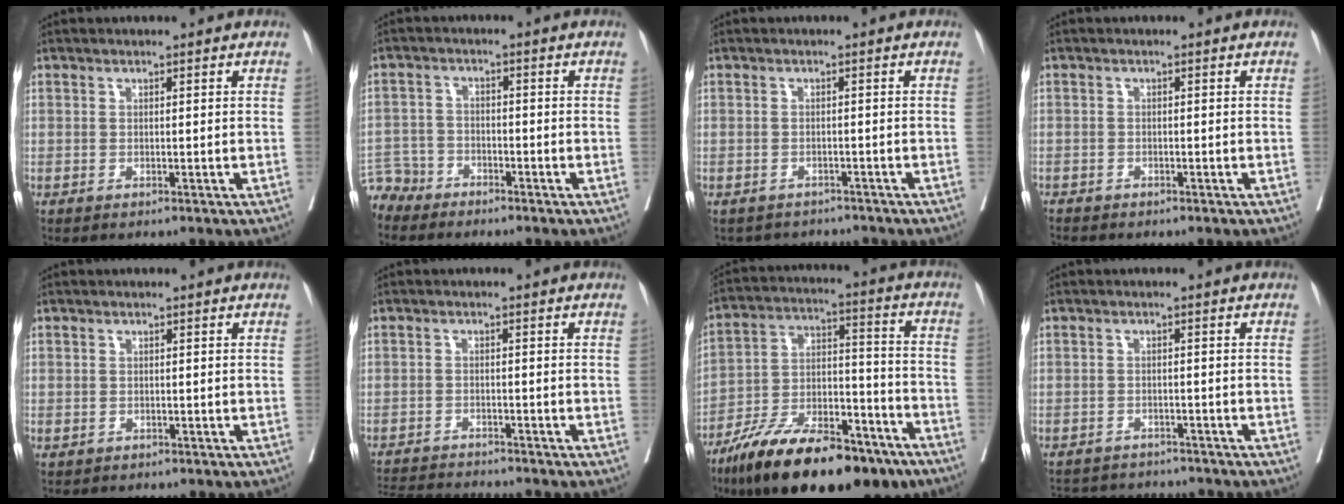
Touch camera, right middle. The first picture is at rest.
{"total": 5.2, "force": [-4.7, 2.0, -0.8], "torque": [0.017, -0.003, -0.094]}
{"total": 5.0, "force": [-4.8, 1.4, -0.2], "torque": [0.001, 0.005, -0.060]}
{"total": 1.4, "force": [-1.3, 0.5, 0.0], "torque": [-0.006, -0.002, -0.023]}
{"total": 0.8, "force": [-0.1, 0.8, 0.0], "torque": [0.002, 0.005, -0.002]}
{"total": 7.2, "force": [-7.0, -0.4, 1.6], "torque": [-0.028, -0.012, -0.117]}
{"total": 22.6, "force": [-15.9, 6.9, 14.5], "torque": [-0.226, 0.004, -0.266]}
{"total": 8.4, "force": [-8.0, 2.0, 1.5], "torque": [-0.031, 0.006, -0.105]}